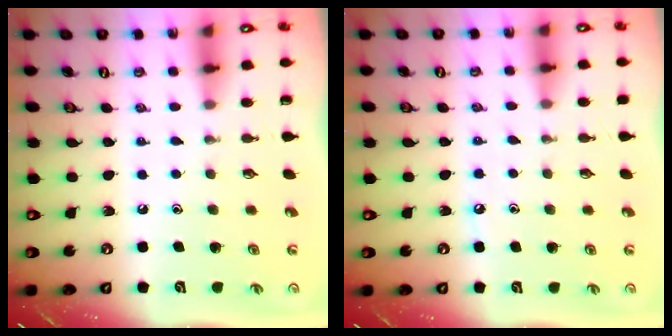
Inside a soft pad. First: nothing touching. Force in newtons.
{"total": 3.1, "press": 3.0, "slide": 0.4}